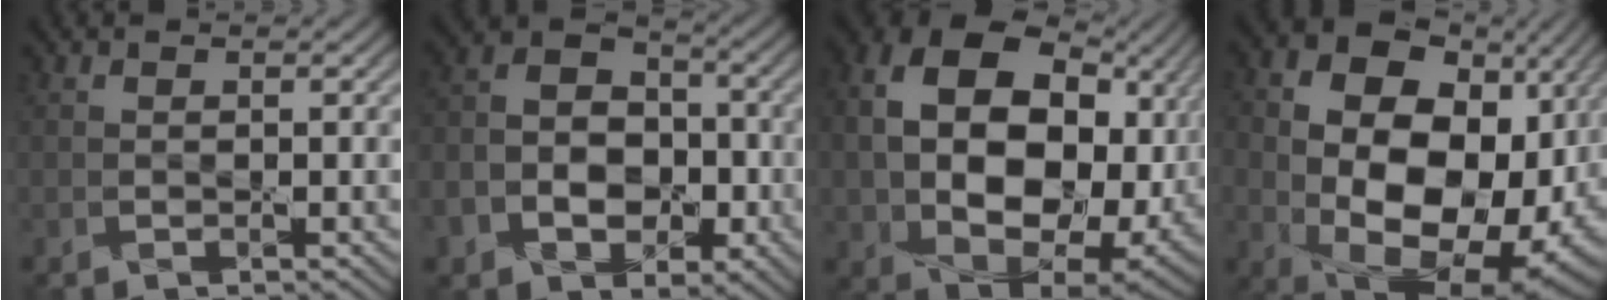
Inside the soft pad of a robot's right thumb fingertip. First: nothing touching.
{"total": 11.3, "force": [-3.7, 8.6, 6.4], "torque": [-0.127, -0.028, -0.081]}
{"total": 19.2, "force": [2.0, 13.4, 13.5], "torque": [-0.283, -0.041, 0.072]}
{"total": 19.9, "force": [-1.0, 13.7, 14.4], "torque": [-0.269, -0.047, 0.030]}